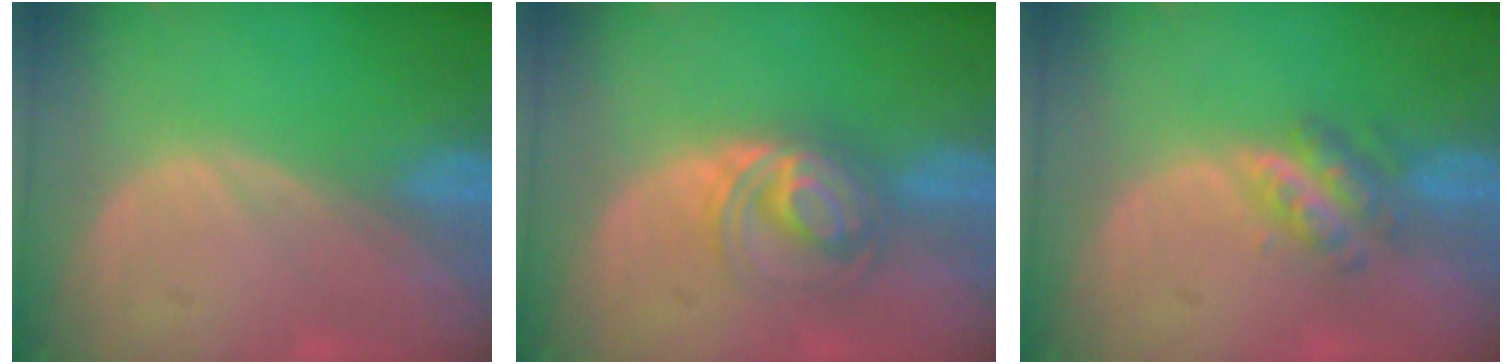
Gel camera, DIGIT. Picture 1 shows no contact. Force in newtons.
{"total": 6.0, "press": 5.6, "slide": 2.1}
{"total": 4.7, "press": 4.3, "slide": 2.0}